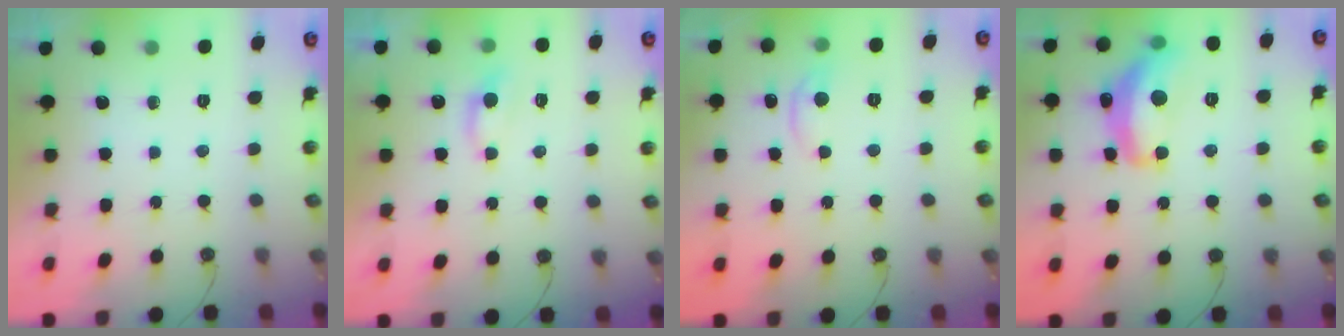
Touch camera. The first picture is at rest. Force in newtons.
{"total": 0.7, "press": 0.5, "slide": 0.5}
{"total": 0.6, "press": 0.2, "slide": 0.6}
{"total": 9.6, "press": 9.6, "slide": 0.7}